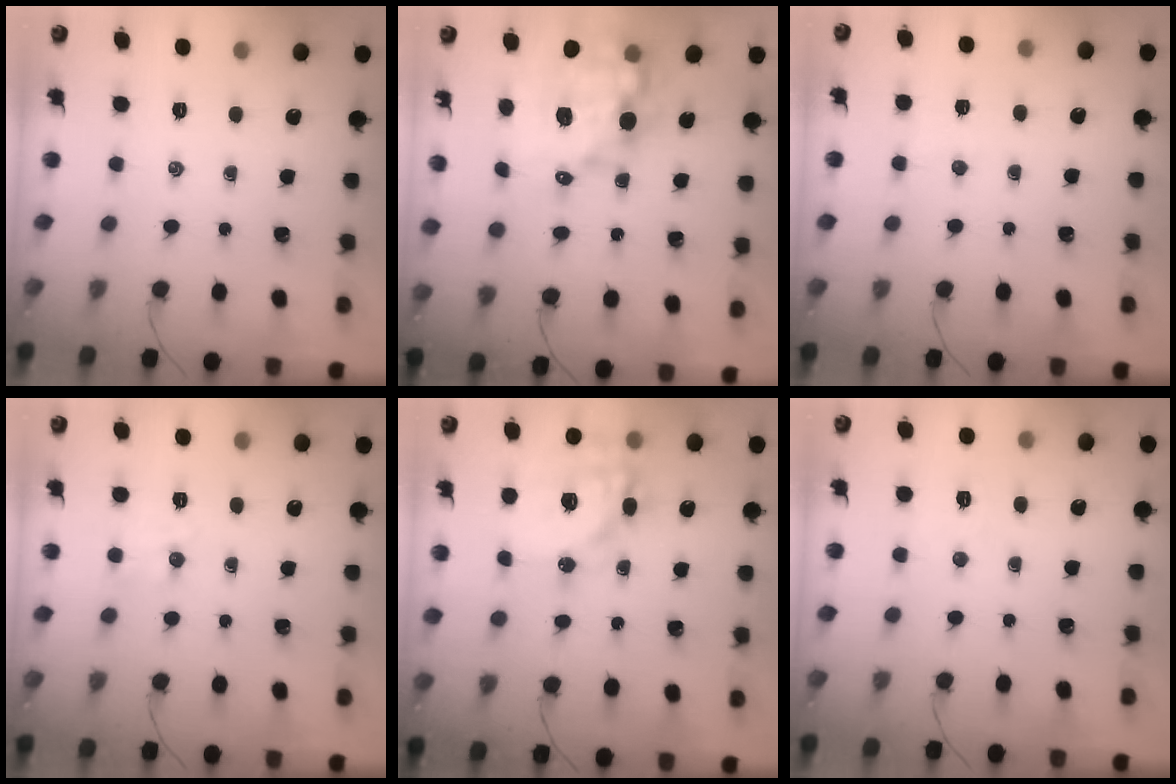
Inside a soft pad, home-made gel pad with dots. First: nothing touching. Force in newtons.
{"total": 12.9, "press": 12.5, "slide": 3.3}
{"total": 2.9, "press": 2.8, "slide": 0.7}
{"total": 4.8, "press": 4.7, "slide": 0.9}
{"total": 17.9, "press": 17.5, "slide": 3.7}
{"total": 3.5, "press": 3.4, "slide": 0.9}